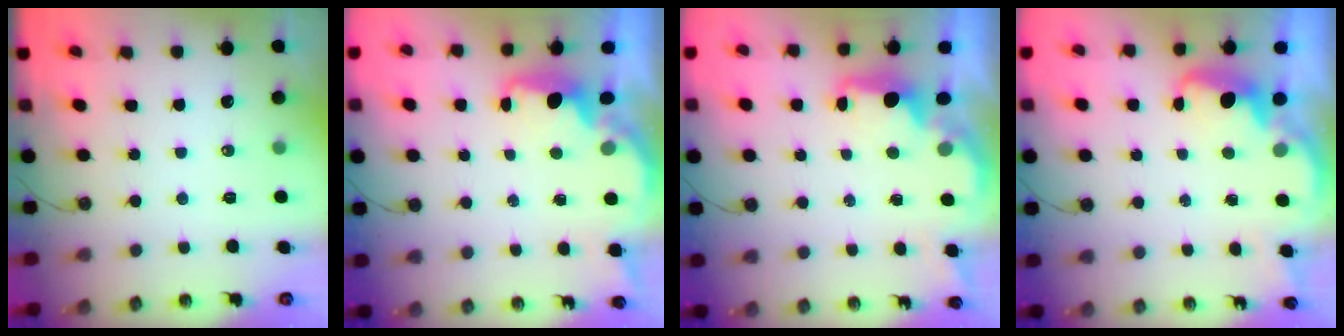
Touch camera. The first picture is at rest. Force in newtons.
{"total": 2.2, "press": 2.0, "slide": 0.8}
{"total": 2.2, "press": 2.1, "slide": 0.8}
{"total": 3.0, "press": 2.9, "slide": 0.6}